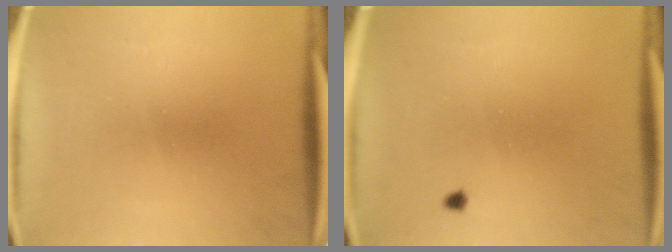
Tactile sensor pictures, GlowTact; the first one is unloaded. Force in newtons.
{"total": 0.6}